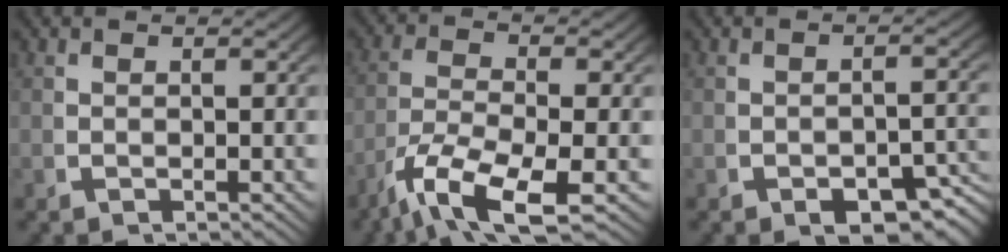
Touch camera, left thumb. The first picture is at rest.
{"total": 8.1, "force": [-3.2, 3.7, 6.4], "torque": [-0.145, -0.035, -0.032]}
{"total": 4.3, "force": [-2.3, 2.0, 3.0], "torque": [-0.044, -0.017, -0.028]}